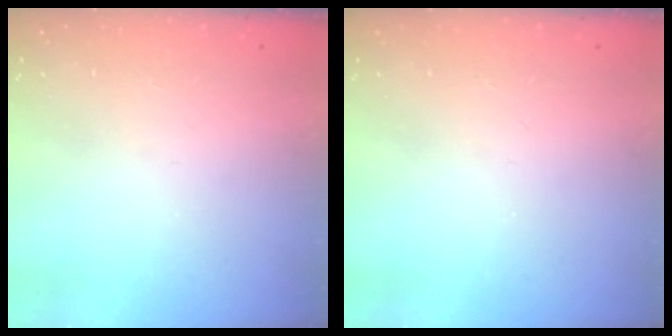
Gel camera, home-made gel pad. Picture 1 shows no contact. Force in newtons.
{"total": 0.0}